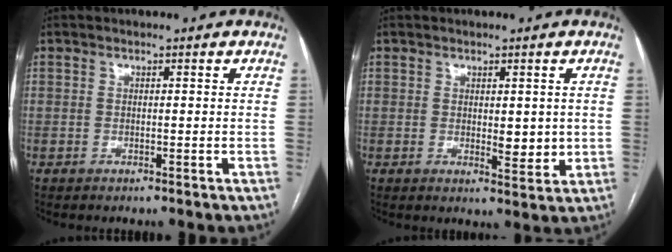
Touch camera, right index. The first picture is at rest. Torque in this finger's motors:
{"motor_torque": [0.26, 0.37, 0.12, 0.07]}